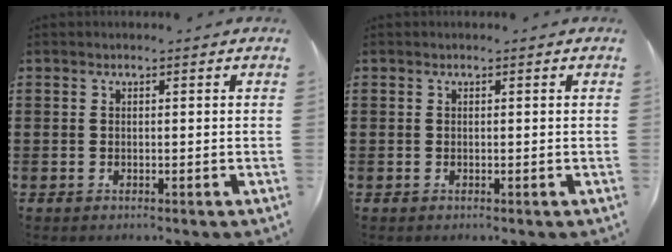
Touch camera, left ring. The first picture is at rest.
{"total": 0.0}